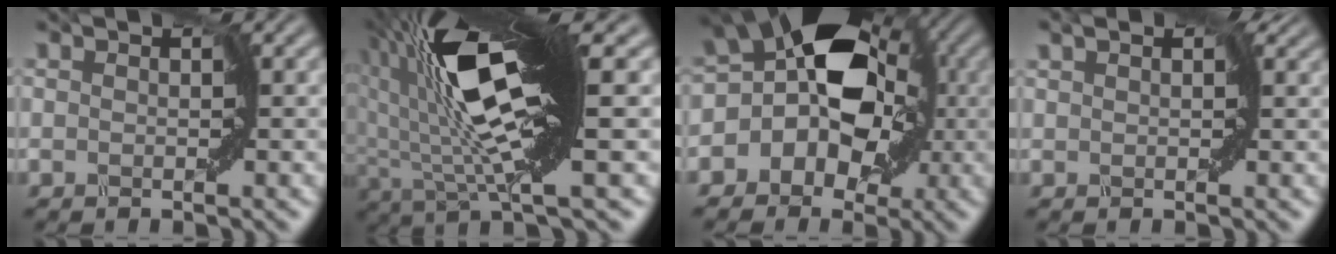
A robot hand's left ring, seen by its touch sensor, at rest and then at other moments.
{"total": 11.1, "force": [3.1, 2.0, 10.5], "torque": [-0.214, 0.005, 0.062]}
{"total": 8.5, "force": [-0.1, 5.7, 6.4], "torque": [-0.079, 0.011, -0.009]}
{"total": 1.1, "force": [0.5, 0.7, 0.7], "torque": [-0.003, -0.001, 0.005]}